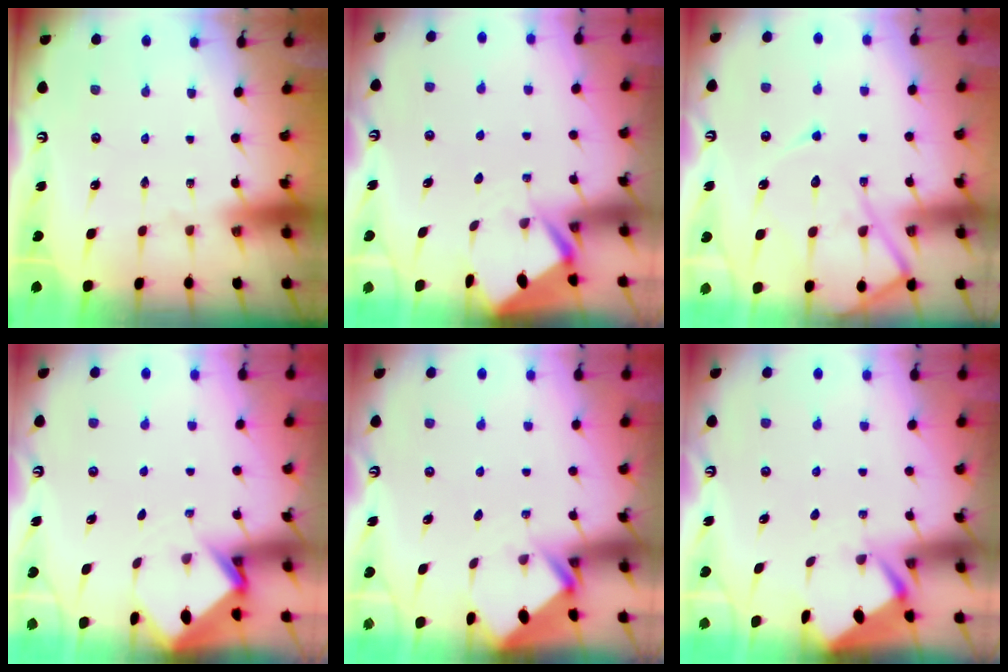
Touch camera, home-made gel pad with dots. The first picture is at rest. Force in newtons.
{"total": 3.4, "press": 3.4, "slide": 0.3}
{"total": 13.4, "press": 13.4, "slide": 1.2}
{"total": 2.9, "press": 2.9, "slide": 0.2}
{"total": 2.8, "press": 2.8, "slide": 0.2}
{"total": 2.8, "press": 2.7, "slide": 0.4}